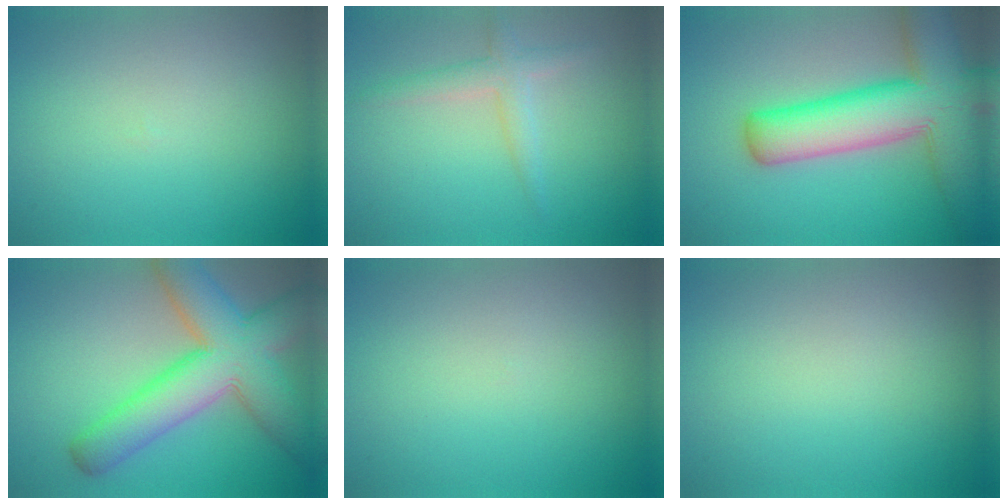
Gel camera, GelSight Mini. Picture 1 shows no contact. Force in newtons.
{"total": 2.2, "press": 2.2, "slide": 0.0}
{"total": 11.7, "press": 11.7, "slide": 0.7}
{"total": 10.1, "press": 10.1, "slide": 0.5}
{"total": 0.0}
{"total": 0.0}